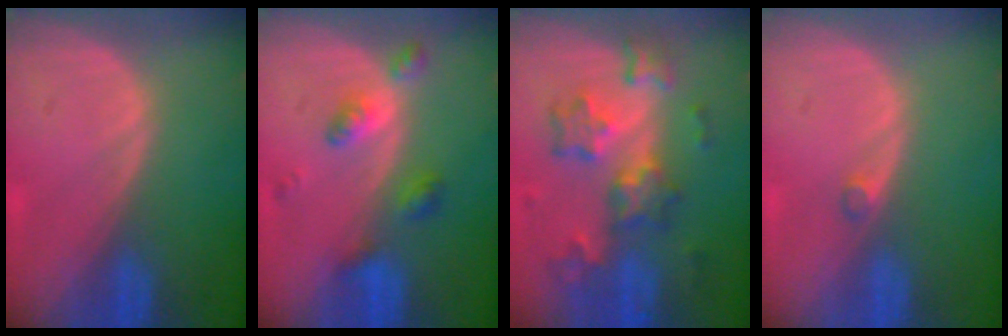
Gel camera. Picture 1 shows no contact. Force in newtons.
{"total": 4.5, "press": 4.5, "slide": 0.0}
{"total": 8.7, "press": 7.7, "slide": 4.1}
{"total": 1.0, "press": 0.9, "slide": 0.5}